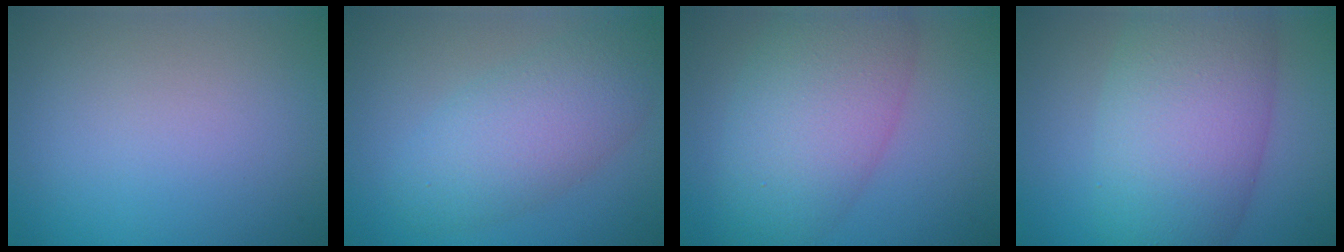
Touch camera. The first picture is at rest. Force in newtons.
{"total": 5.4, "press": 5.4, "slide": 0.1}
{"total": 7.7, "press": 7.7, "slide": 0.0}
{"total": 10.0, "press": 10.0, "slide": 0.4}